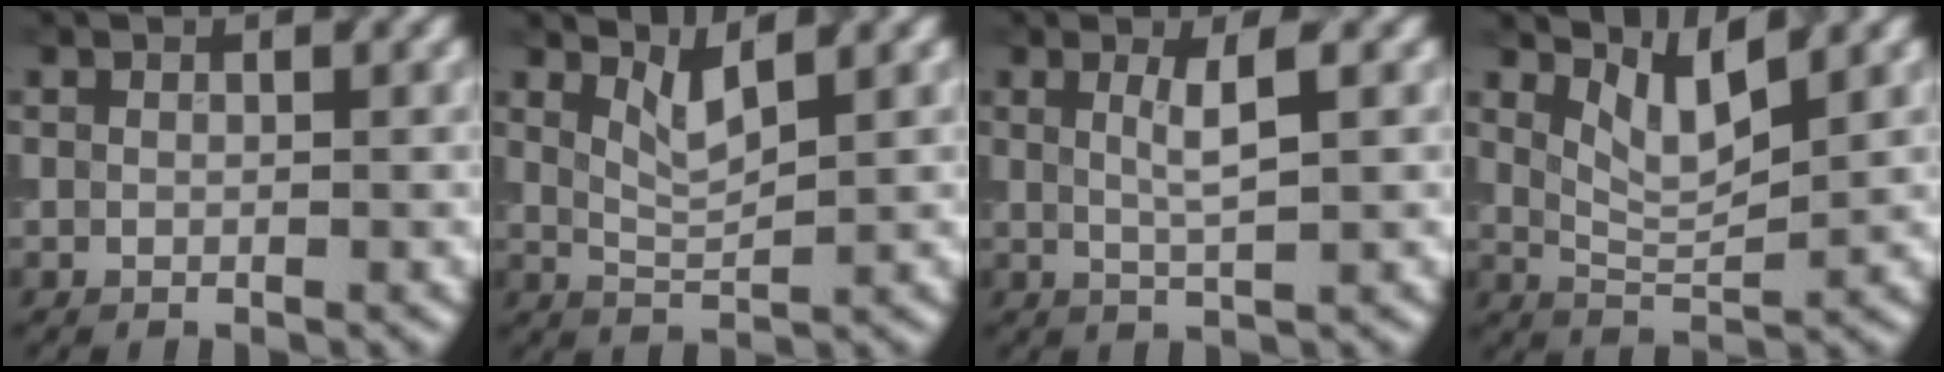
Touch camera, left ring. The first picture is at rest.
{"total": 2.3, "force": [1.6, 0.4, 1.6], "torque": [-0.035, -0.009, 0.037]}
{"total": 2.7, "force": [0.8, 0.6, 2.6], "torque": [-0.040, -0.002, 0.012]}
{"total": 3.6, "force": [2.3, 0.9, 2.6], "torque": [-0.057, -0.007, 0.047]}